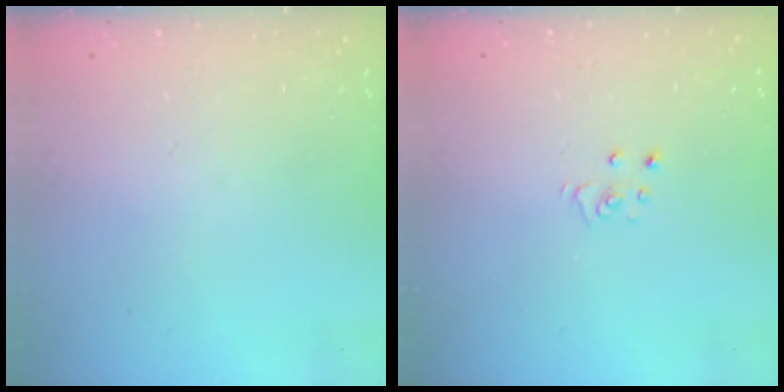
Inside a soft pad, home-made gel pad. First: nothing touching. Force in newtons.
{"total": 3.6, "press": 3.6, "slide": 0.2}